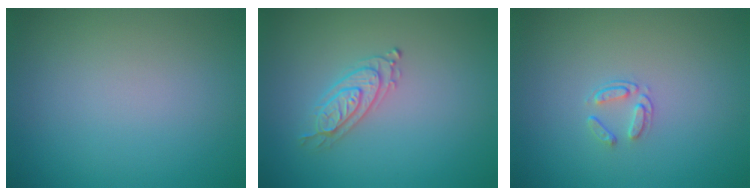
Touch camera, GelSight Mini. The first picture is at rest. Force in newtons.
{"total": 2.1, "press": 2.1, "slide": 0.5}
{"total": 1.4, "press": 0.9, "slide": 1.1}